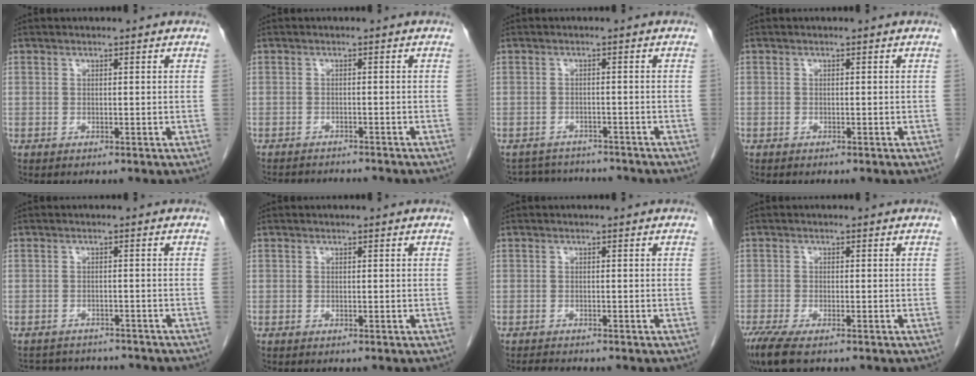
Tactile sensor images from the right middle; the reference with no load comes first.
{"total": 6.7, "force": [-6.4, 1.0, 1.7], "torque": [-0.021, -0.005, -0.086]}
{"total": 7.0, "force": [-6.7, 1.7, 0.7], "torque": [-0.008, 0.012, -0.087]}
{"total": 0.0}
{"total": 9.9, "force": [-9.1, 3.0, 2.4], "torque": [-0.045, 0.010, -0.108]}
{"total": 0.0}
{"total": 1.3, "force": [-1.3, -0.1, 0.2], "torque": [-0.014, -0.008, -0.020]}
{"total": 5.6, "force": [-3.9, 1.3, 3.8], "torque": [-0.075, -0.018, -0.066]}